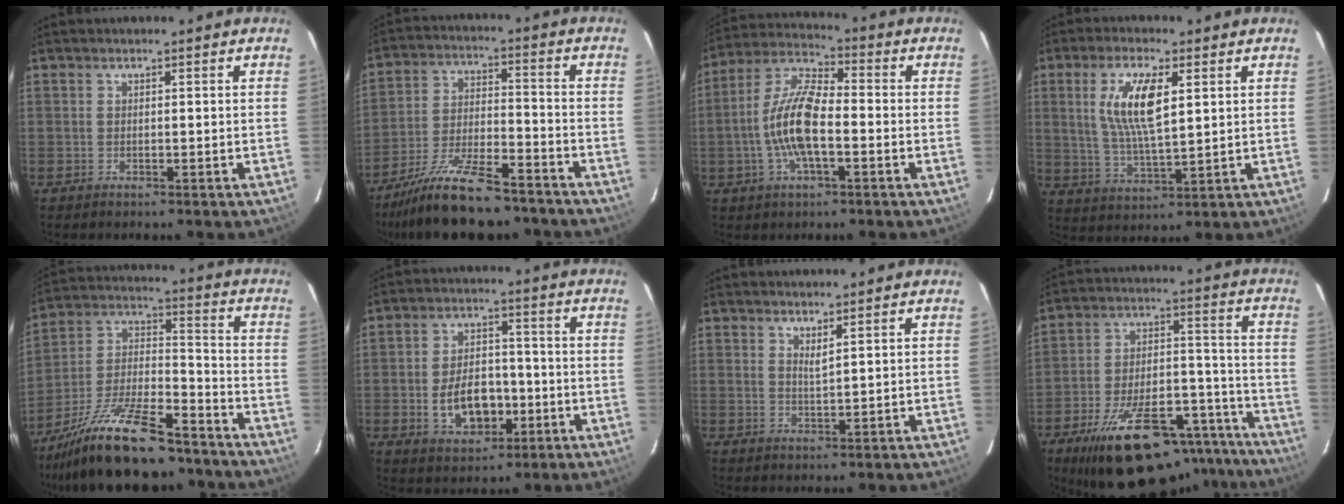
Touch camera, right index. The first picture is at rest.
{"total": 17.3, "force": [-14.2, 4.1, 8.9], "torque": [-0.180, -0.024, -0.235]}
{"total": 12.1, "force": [-2.7, 4.4, 11.0], "torque": [-0.230, 0.007, -0.056]}
{"total": 10.4, "force": [3.0, 3.1, 9.4], "torque": [-0.185, 0.002, 0.061]}
{"total": 21.7, "force": [-16.4, 6.2, 12.8], "torque": [-0.245, -0.006, -0.268]}
{"total": 10.5, "force": [-3.0, 6.6, 7.5], "torque": [-0.149, 0.014, -0.036]}
{"total": 1.8, "force": [1.3, 0.0, 1.2], "torque": [-0.021, -0.002, 0.022]}
{"total": 28.4, "force": [-21.5, 10.9, 14.9], "torque": [-0.246, 0.018, -0.287]}